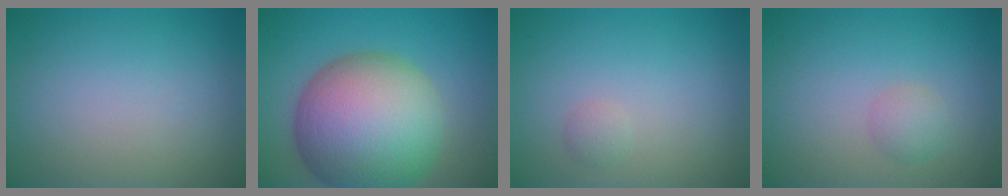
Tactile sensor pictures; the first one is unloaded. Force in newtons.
{"total": 15.5, "press": 15.5, "slide": 0.3}
{"total": 0.8, "press": 0.8, "slide": 0.1}
{"total": 1.5, "press": 1.5, "slide": 0.1}